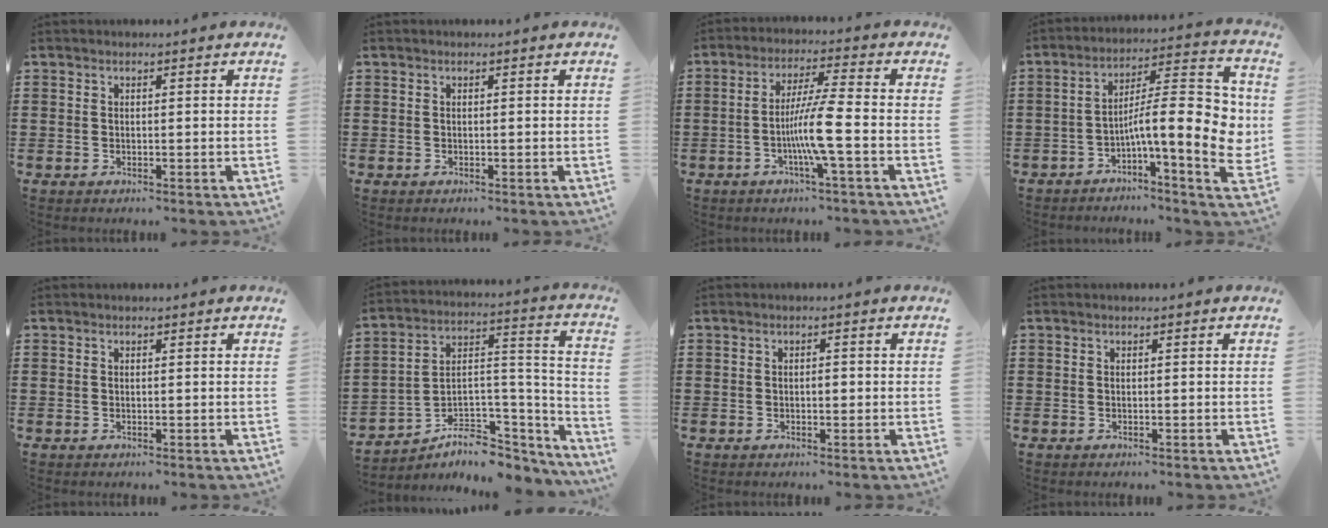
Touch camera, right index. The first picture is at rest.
{"total": 0.0}
{"total": 7.9, "force": [-2.3, -0.3, 7.5], "torque": [-0.148, -0.014, -0.049]}
{"total": 13.7, "force": [-0.6, 3.5, 13.3], "torque": [-0.200, -0.018, -0.016]}
{"total": 0.0}
{"total": 5.9, "force": [-3.9, 3.9, 2.0], "torque": [-0.039, -0.008, -0.066]}
{"total": 1.1, "force": [-0.1, 0.5, 1.0], "torque": [-0.020, 0.000, -0.003]}
{"total": 0.0}